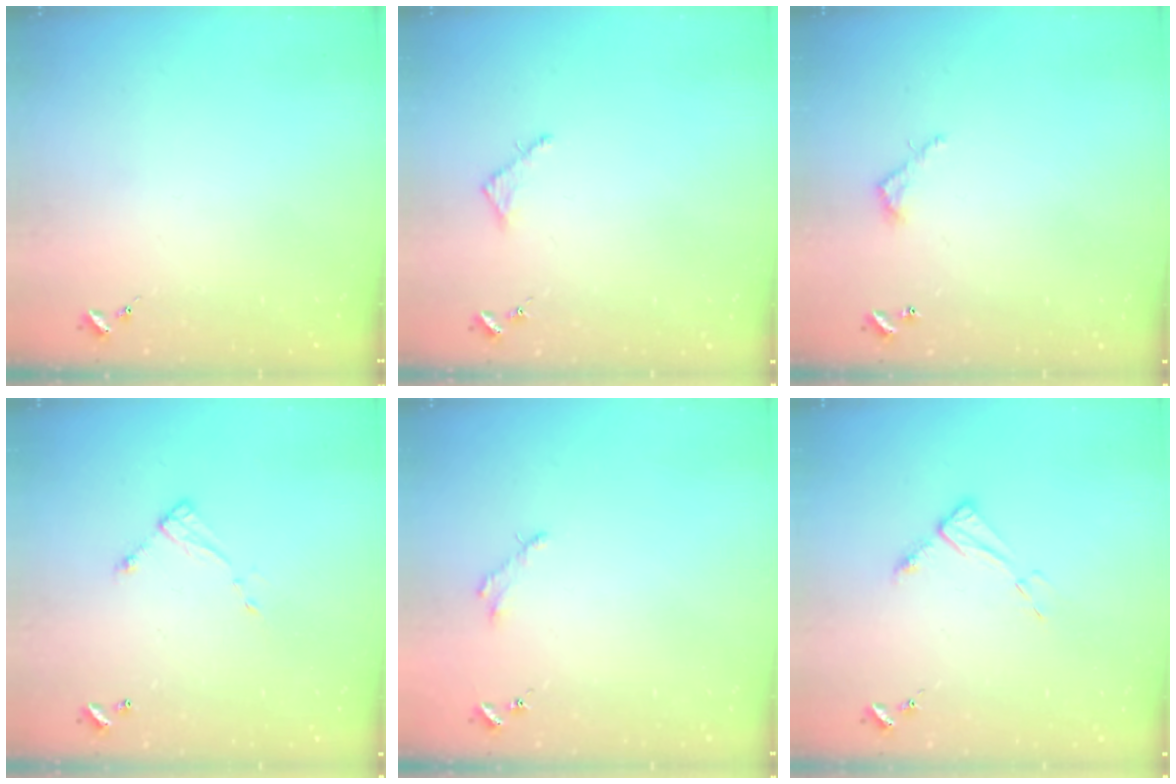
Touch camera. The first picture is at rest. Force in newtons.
{"total": 2.5, "press": 2.5, "slide": 0.2}
{"total": 3.9, "press": 3.9, "slide": 0.3}
{"total": 6.6, "press": 6.6, "slide": 0.5}
{"total": 2.5, "press": 2.5, "slide": 0.2}
{"total": 7.7, "press": 7.7, "slide": 0.6}